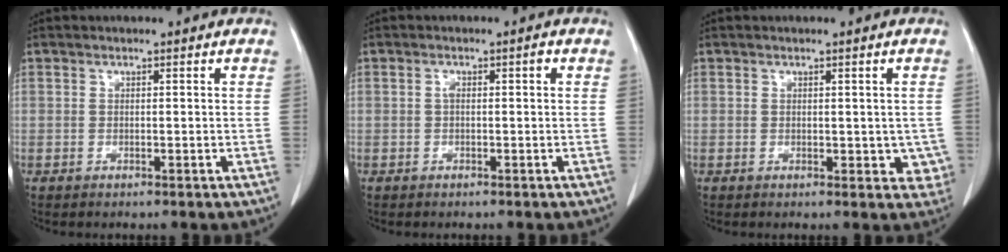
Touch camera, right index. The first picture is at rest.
{"total": 1.5, "force": [0.2, 0.5, 1.4], "torque": [-0.021, 0.007, 0.005]}
{"total": 3.3, "force": [0.1, 2.3, 2.4], "torque": [-0.002, 0.000, 0.006]}